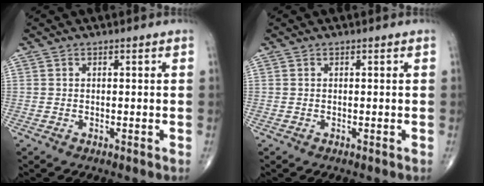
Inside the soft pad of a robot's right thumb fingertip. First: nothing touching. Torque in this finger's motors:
{"motor_torque": [0.01, 0.01, -0.02, 0.02, 0.01]}